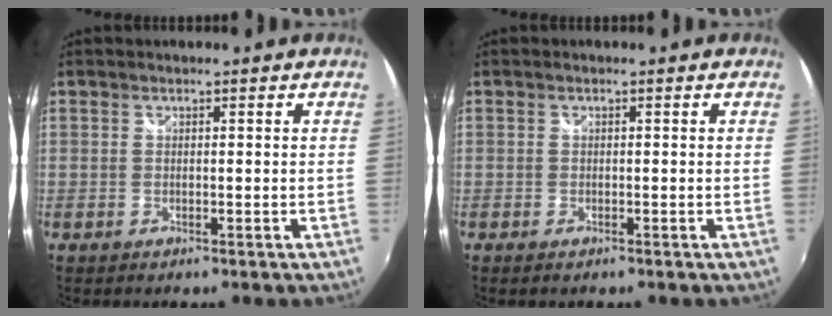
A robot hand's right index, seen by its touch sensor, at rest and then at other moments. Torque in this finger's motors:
{"motor_torque": [-0.36, -0.34, 0.03, -0.03]}